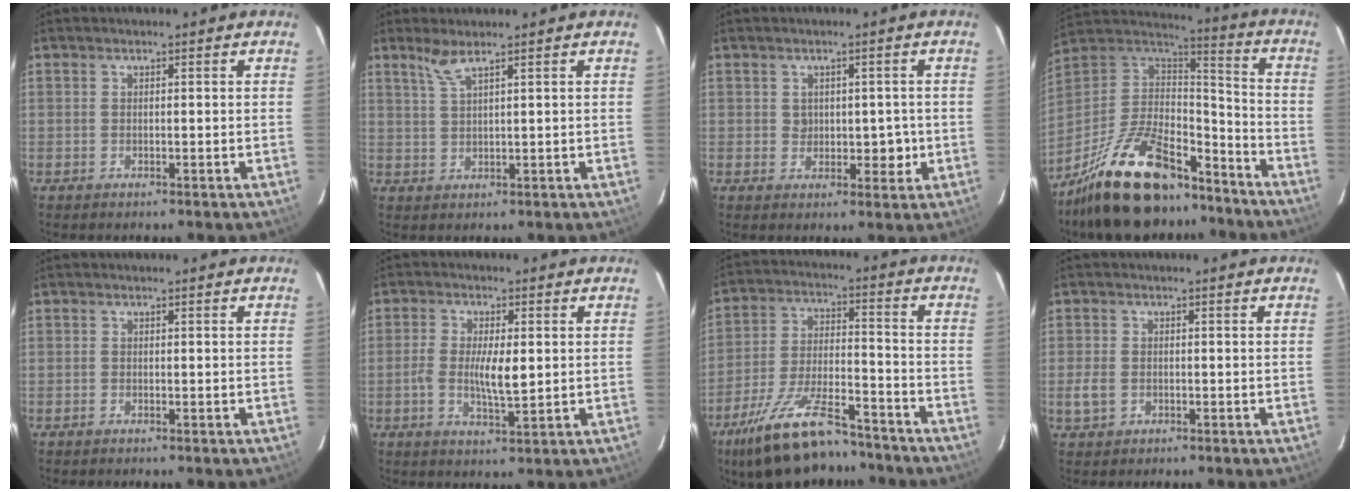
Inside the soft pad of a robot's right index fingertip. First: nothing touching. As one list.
[{"total": 2.8, "force": [2.1, -0.3, 1.8], "torque": [-0.041, -0.002, 0.044]}, {"total": 3.6, "force": [0.1, 3.1, 1.9], "torque": [-0.023, 0.006, 0.006]}, {"total": 26.3, "force": [-18.8, 10.6, 15.0], "torque": [-0.297, 0.000, -0.300]}, {"total": 0.0}, {"total": 6.4, "force": [-0.2, 2.2, 6.0], "torque": [-0.117, -0.002, -0.006]}, {"total": 18.1, "force": [-14.0, 5.5, 10.0], "torque": [-0.203, -0.022, -0.234]}, {"total": 3.2, "force": [-0.9, 2.6, 1.7], "torque": [-0.038, 0.000, -0.017]}]